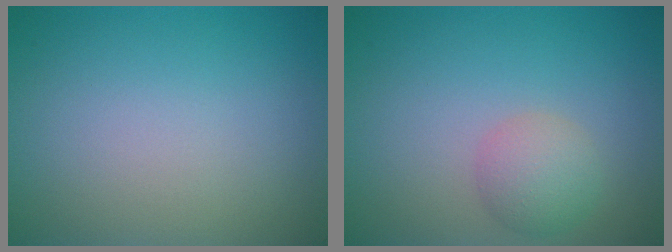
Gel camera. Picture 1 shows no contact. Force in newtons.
{"total": 2.6, "press": 2.6, "slide": 0.1}